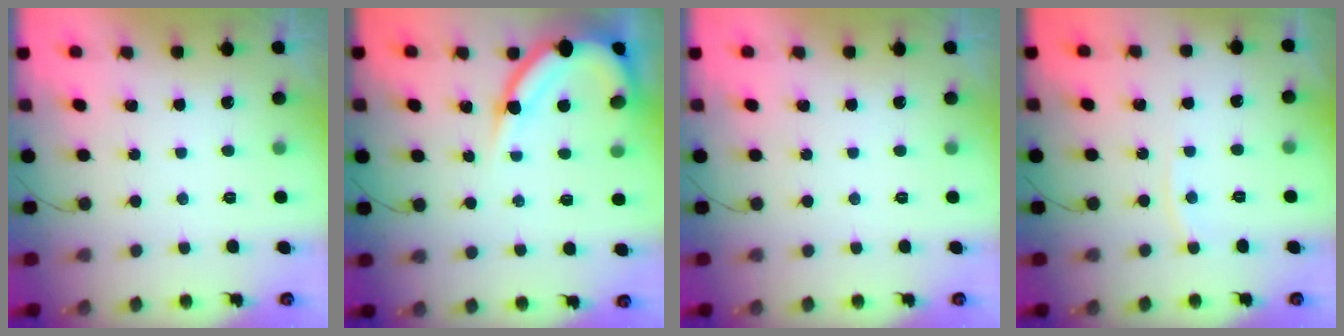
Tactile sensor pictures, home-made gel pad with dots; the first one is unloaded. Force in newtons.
{"total": 10.6, "press": 10.6, "slide": 0.8}
{"total": 0.0}
{"total": 3.2, "press": 3.2, "slide": 0.5}